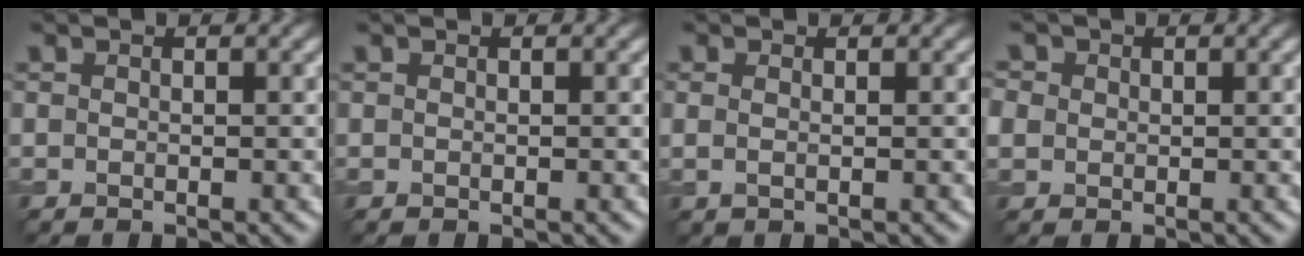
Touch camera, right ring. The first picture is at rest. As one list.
[{"total": 0.0}, {"total": 0.9, "force": [0.2, 0.3, 0.8], "torque": [-0.018, -0.003, 0.002]}, {"total": 2.3, "force": [0.6, 2.0, 0.8], "torque": [-0.028, 0.012, 0.005]}]